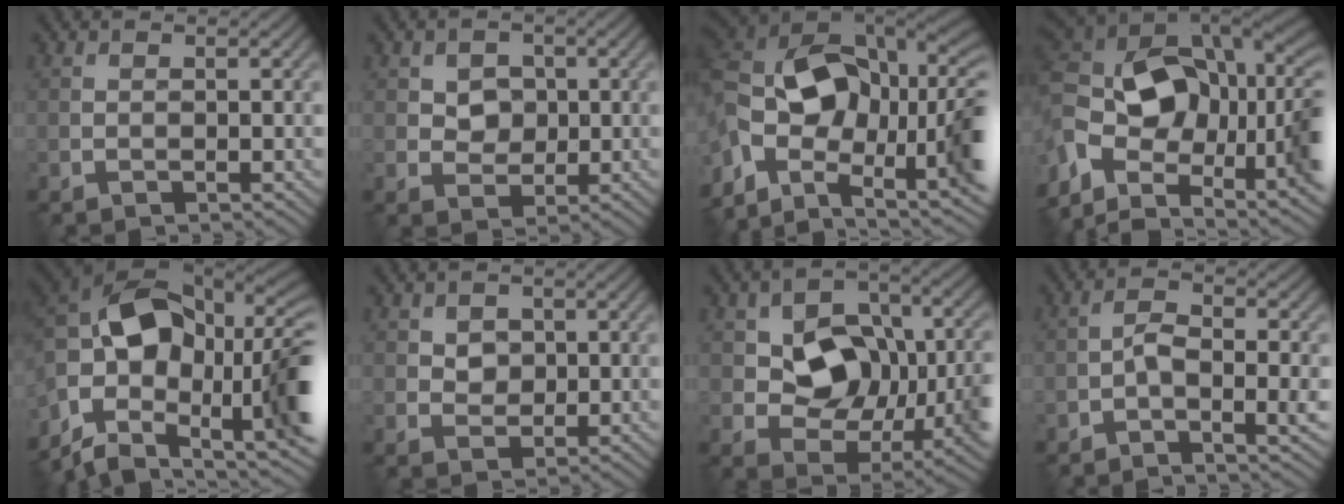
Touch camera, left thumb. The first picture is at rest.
{"total": 3.3, "force": [0.5, 2.8, 1.7], "torque": [-0.035, -0.002, -0.003]}
{"total": 16.8, "force": [-2.4, 9.8, 13.5], "torque": [-0.243, -0.002, -0.040]}
{"total": 16.9, "force": [-2.2, 8.7, 14.4], "torque": [-0.266, 0.003, -0.038]}
{"total": 15.8, "force": [-3.9, 10.7, 10.9], "torque": [-0.196, -0.016, -0.067]}
{"total": 2.4, "force": [0.6, 2.0, 1.2], "torque": [-0.028, -0.002, 0.005]}
{"total": 10.5, "force": [0.3, 7.5, 7.4], "torque": [-0.133, -0.009, 0.009]}
{"total": 3.9, "force": [-1.3, 1.3, 3.4], "torque": [-0.065, 0.004, -0.031]}